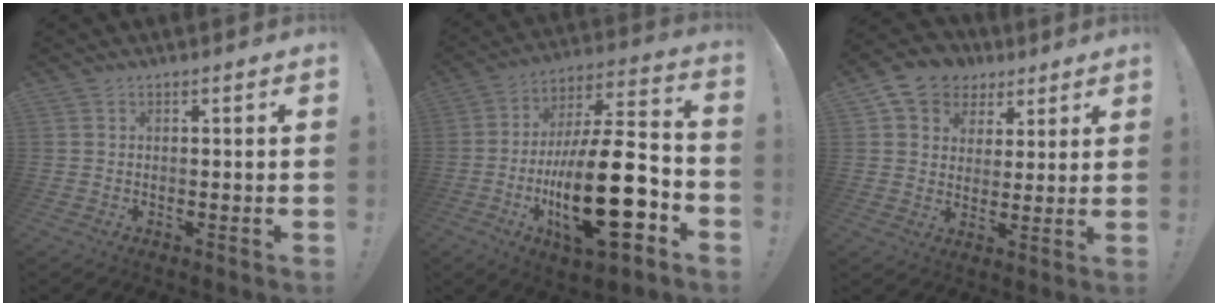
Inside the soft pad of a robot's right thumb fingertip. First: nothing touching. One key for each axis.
{"total": 26.5, "fx": -8.0, "fy": 9.3, "fz": 23.4, "tx": -0.421, "ty": 0.039, "tz": -0.130}
{"total": 10.1, "fx": 5.2, "fy": 8.2, "fz": 2.8, "tx": -0.048, "ty": -0.027, "tz": 0.107}